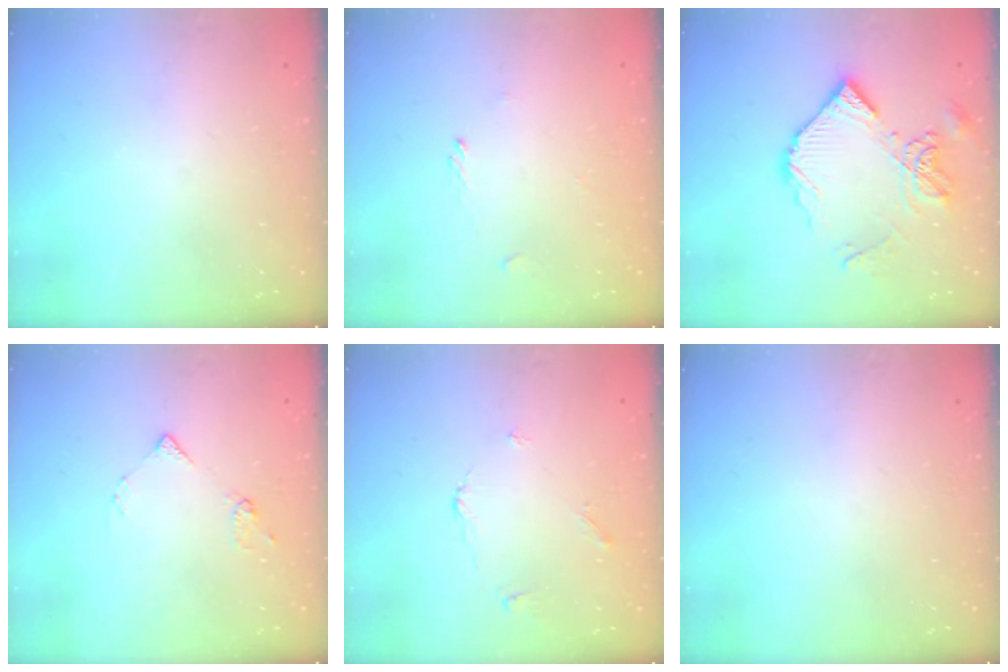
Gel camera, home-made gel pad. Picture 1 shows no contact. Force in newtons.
{"total": 0.0}
{"total": 12.9, "press": 12.8, "slide": 1.6}
{"total": 6.1, "press": 6.1, "slide": 0.8}
{"total": 4.0, "press": 3.9, "slide": 0.6}
{"total": 0.0}